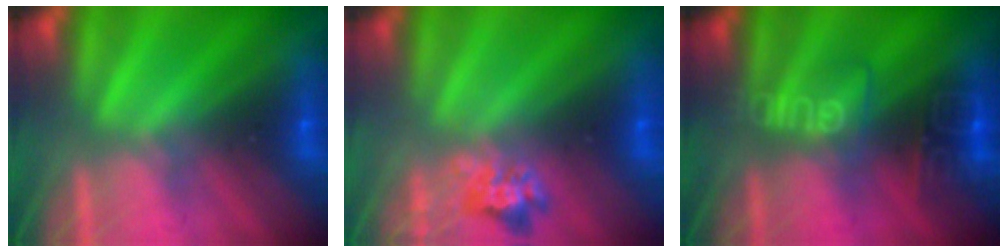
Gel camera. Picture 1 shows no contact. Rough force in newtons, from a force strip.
{"total": 2.4}
{"total": 2.7}